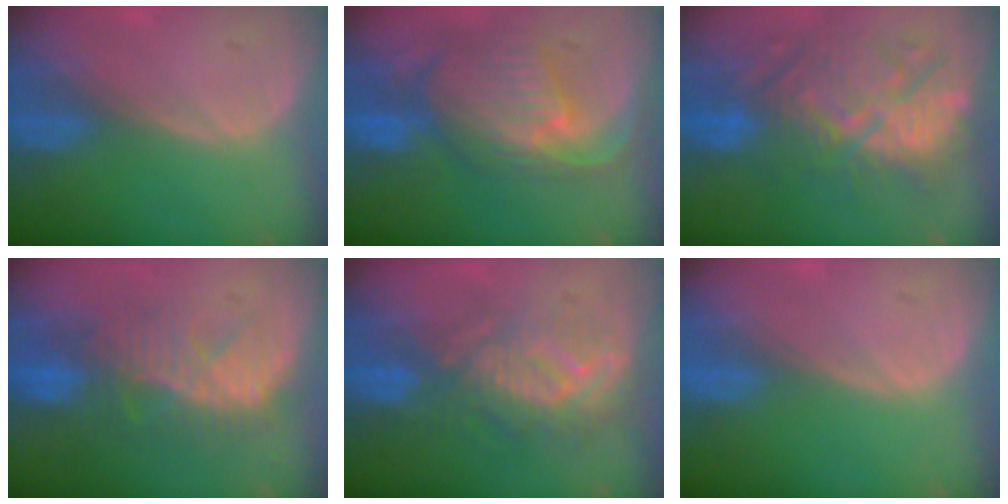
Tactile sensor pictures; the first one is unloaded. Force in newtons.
{"total": 11.1, "press": 9.7, "slide": 5.5}
{"total": 11.5, "press": 11.3, "slide": 2.5}
{"total": 9.8, "press": 9.0, "slide": 3.9}
{"total": 9.1, "press": 8.7, "slide": 2.7}
{"total": 0.0}